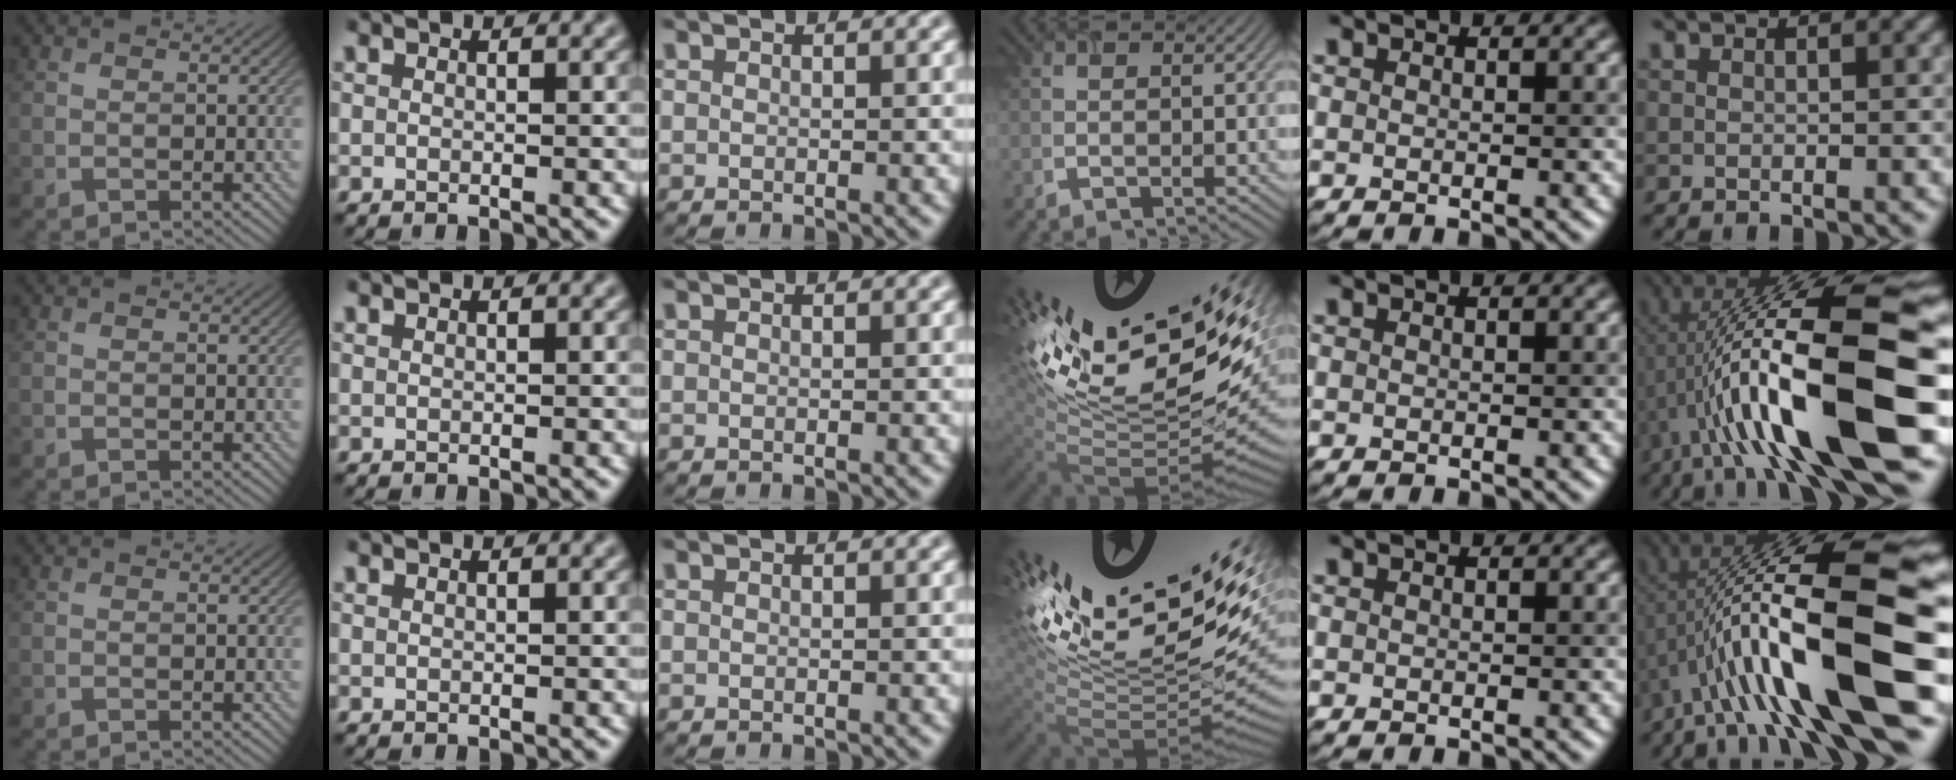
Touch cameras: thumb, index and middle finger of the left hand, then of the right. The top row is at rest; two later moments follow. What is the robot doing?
{"motion": "screw", "object": "timer"}